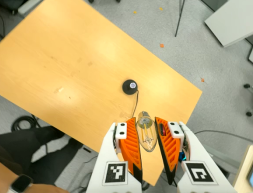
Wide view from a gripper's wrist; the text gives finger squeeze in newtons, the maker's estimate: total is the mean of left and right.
{"total": 14.5, "left": 16.0, "right": 12.9}